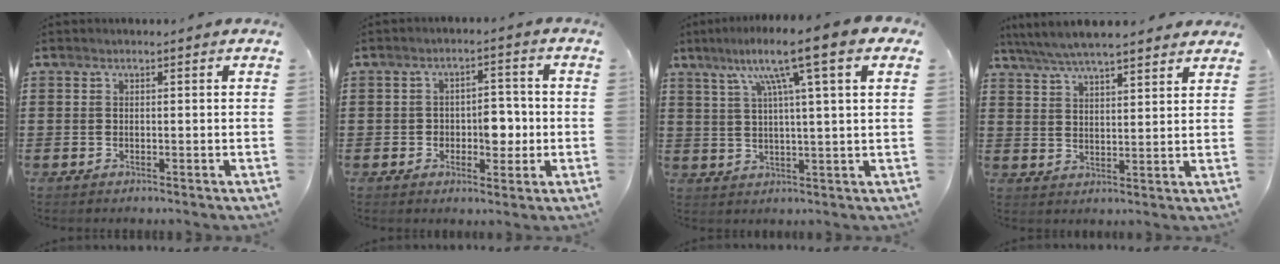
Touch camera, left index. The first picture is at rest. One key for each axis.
{"total": 5.0, "fx": -0.9, "fy": 3.3, "fz": 3.6, "tx": -0.056, "ty": 0.003, "tz": -0.024}
{"total": 10.8, "fx": 5.9, "fy": 0.4, "fz": 9.1, "tx": -0.182, "ty": -0.006, "tz": 0.090}
{"total": 5.4, "fx": 5.0, "fy": 0.5, "fz": 2.0, "tx": -0.055, "ty": -0.015, "tz": 0.088}